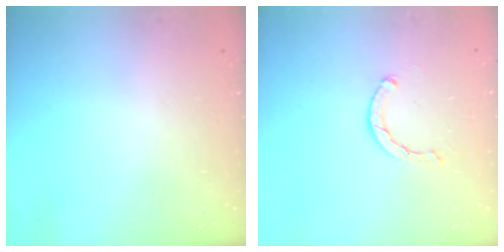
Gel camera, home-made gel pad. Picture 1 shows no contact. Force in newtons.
{"total": 1.6, "press": 1.6, "slide": 0.1}